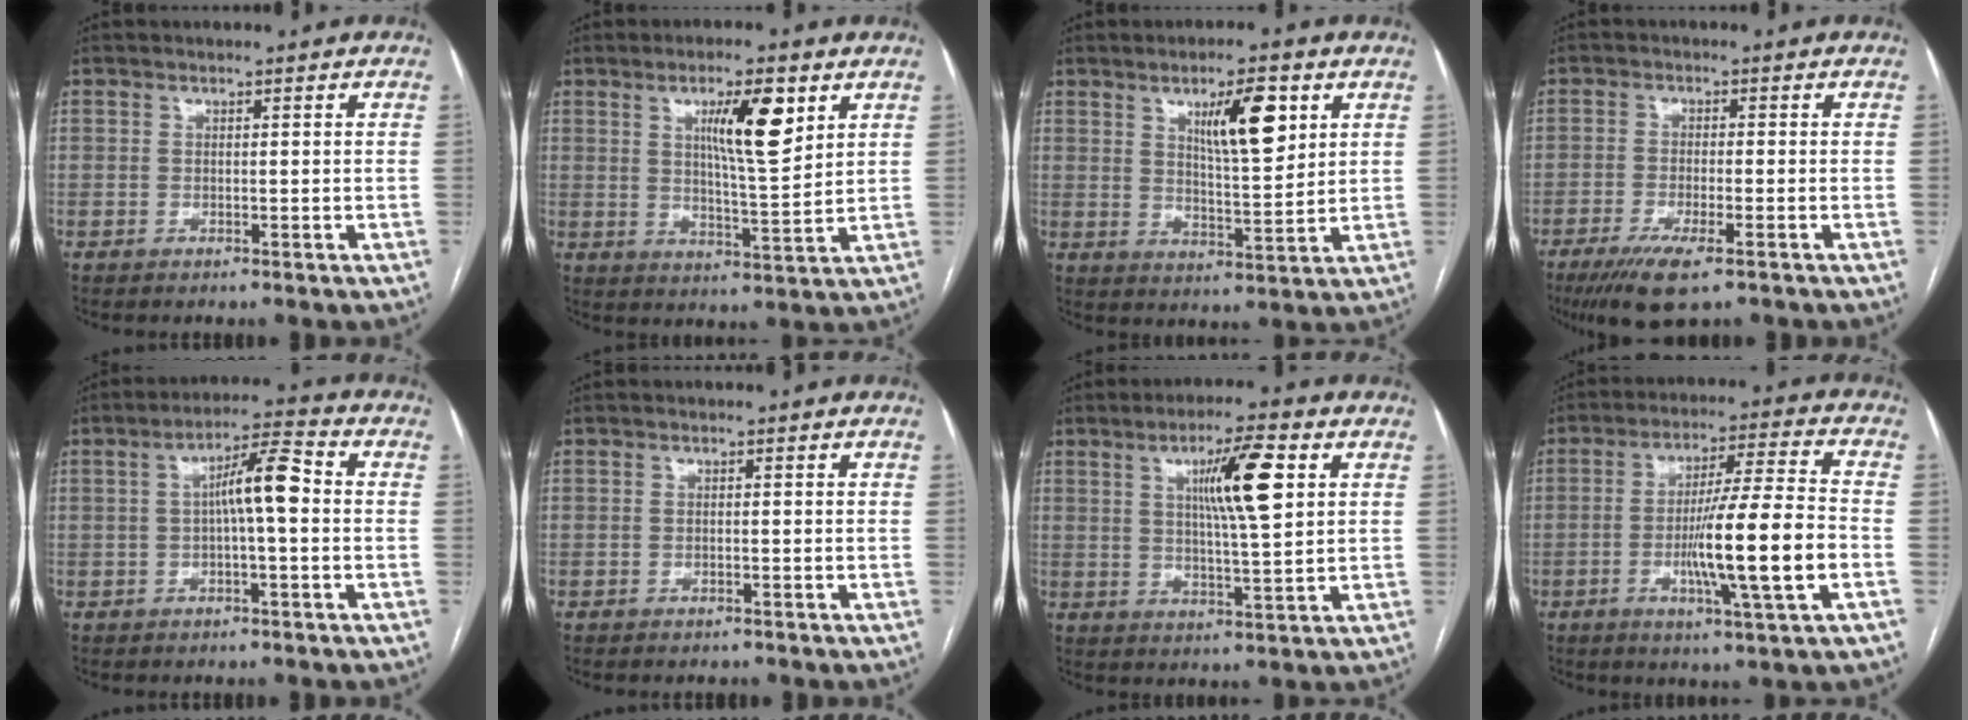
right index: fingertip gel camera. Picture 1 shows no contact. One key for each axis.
{"total": 9.3, "fx": 4.1, "fy": 1.3, "fz": 8.2, "tx": -0.137, "ty": -0.004, "tz": 0.067}
{"total": 9.3, "fx": 4.1, "fy": 1.9, "fz": 8.1, "tx": -0.134, "ty": -0.002, "tz": 0.069}
{"total": 7.6, "fx": -4.8, "fy": 1.0, "fz": 5.8, "tx": -0.104, "ty": -0.019, "tz": -0.077}
{"total": 7.1, "fx": 0.1, "fy": 0.9, "fz": 7.1, "tx": -0.120, "ty": 0.022, "tz": 0.000}
{"total": 1.1, "fx": -1.1, "fy": 0.3, "fz": 0.3, "tx": -0.009, "ty": -0.001, "tz": -0.014}
{"total": 9.8, "fx": 3.2, "fy": 0.7, "fz": 9.2, "tx": -0.154, "ty": 0.004, "tz": 0.050}
{"total": 14.0, "fx": -3.4, "fy": -0.3, "fz": 13.5, "tx": -0.233, "ty": -0.007, "tz": -0.060}